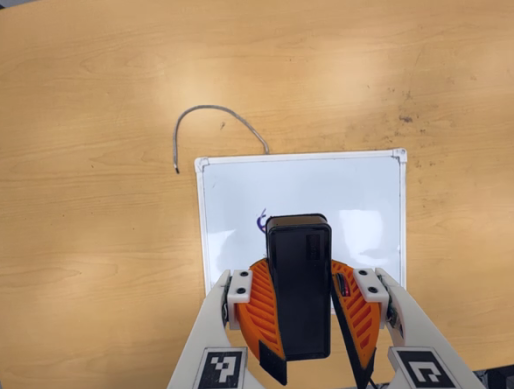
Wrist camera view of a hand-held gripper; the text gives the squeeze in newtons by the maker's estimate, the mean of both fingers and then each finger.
{"total": 10.6, "left": 10.7, "right": 10.5}